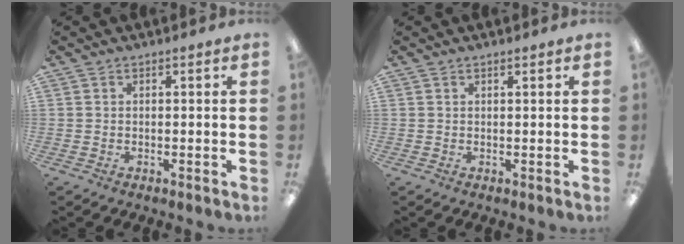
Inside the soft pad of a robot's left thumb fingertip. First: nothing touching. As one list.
[{"total": 0.5, "force": [0.4, 0.0, 0.3], "torque": [-0.006, 0.000, 0.008]}]